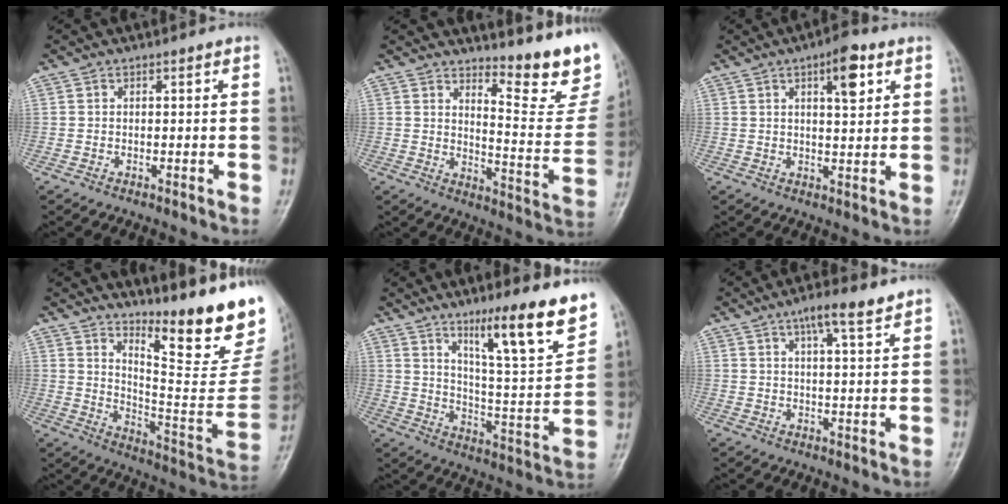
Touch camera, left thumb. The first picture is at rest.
{"total": 14.0, "force": [11.5, 3.7, 7.0], "torque": [-0.054, -0.120, 0.148]}
{"total": 7.0, "force": [3.1, 2.4, 5.7], "torque": [-0.069, -0.012, 0.042]}
{"total": 21.4, "force": [16.3, 3.9, 13.4], "torque": [-0.162, -0.137, 0.234]}
{"total": 17.2, "force": [11.1, 2.3, 13.0], "torque": [-0.174, -0.069, 0.181]}
{"total": 6.3, "force": [4.2, 1.1, 4.6], "torque": [-0.073, -0.014, 0.068]}